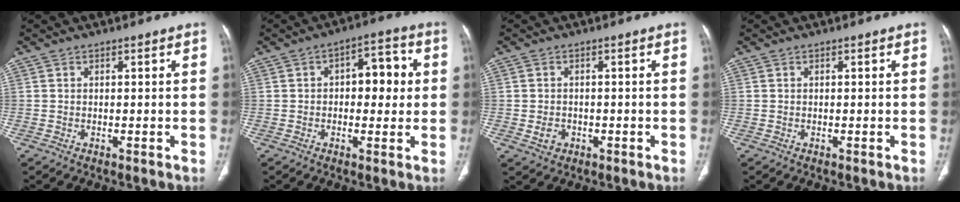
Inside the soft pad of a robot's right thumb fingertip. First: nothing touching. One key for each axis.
{"total": 8.5, "fx": 0.8, "fy": 4.8, "fz": 6.9, "tx": -0.055, "ty": 0.020, "tz": 0.006}
{"total": 2.5, "fx": -0.8, "fy": 2.1, "fz": 1.1, "tx": -0.015, "ty": 0.005, "tz": -0.005}
{"total": 0.0}